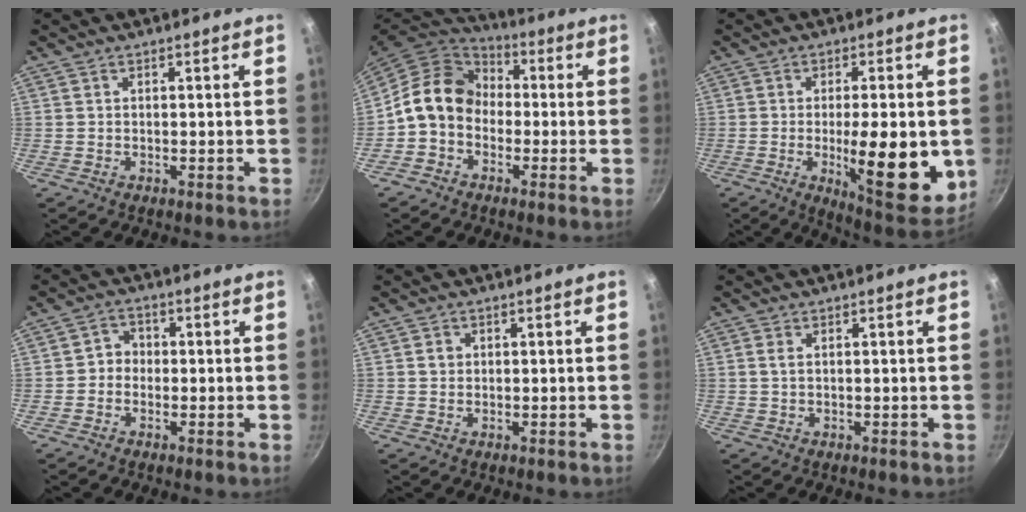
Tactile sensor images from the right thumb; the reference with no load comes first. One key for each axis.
{"total": 12.2, "fx": -0.8, "fy": 10.0, "fz": 7.0, "tx": -0.090, "ty": 0.037, "tz": -0.038}
{"total": 16.8, "fx": -2.6, "fy": 5.0, "fz": 15.9, "tx": -0.200, "ty": -0.013, "tz": -0.030}
{"total": 3.2, "fx": -0.7, "fy": 2.9, "fz": 1.2, "tx": 0.006, "ty": 0.013, "tz": -0.019}
{"total": 1.5, "fx": 0.3, "fy": 1.3, "fz": 0.6, "tx": -0.004, "ty": 0.003, "tz": 0.004}
{"total": 1.2, "fx": 0.3, "fy": 0.7, "fz": 1.0, "tx": -0.019, "ty": 0.001, "tz": 0.005}